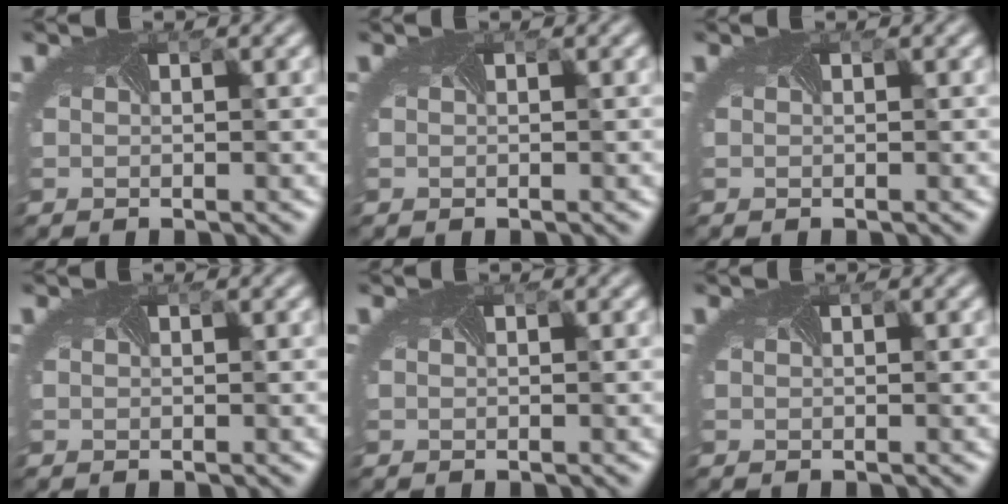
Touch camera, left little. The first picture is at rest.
{"total": 0.0}
{"total": 0.0}
{"total": 0.0}
{"total": 0.0}
{"total": 0.0}